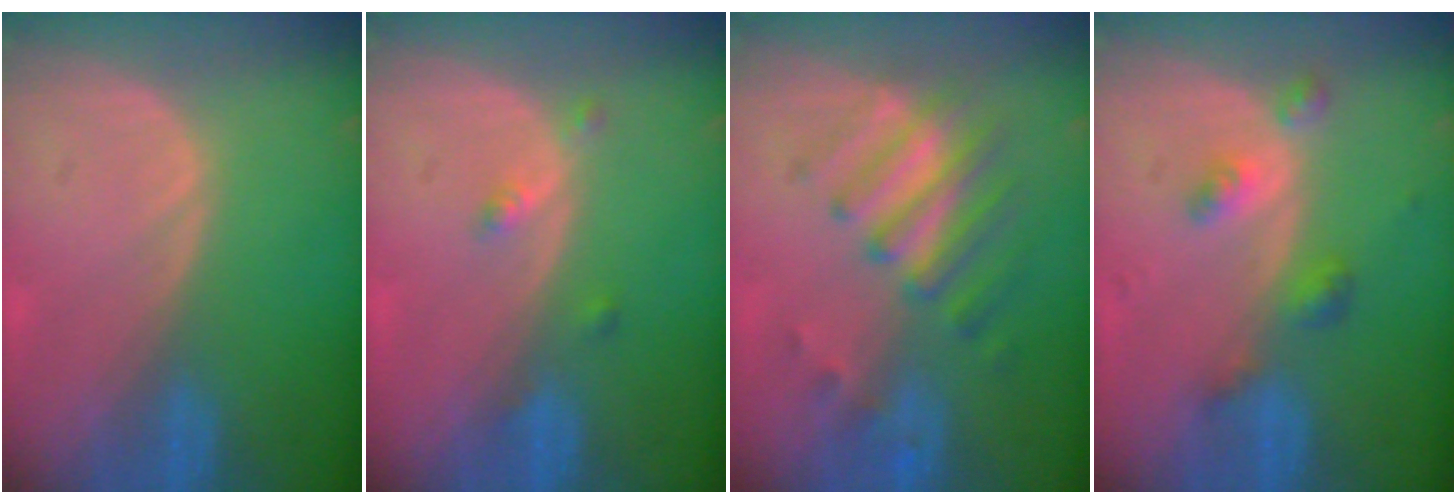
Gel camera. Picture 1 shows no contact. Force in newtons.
{"total": 2.2, "press": 1.8, "slide": 1.3}
{"total": 7.8, "press": 7.0, "slide": 3.5}
{"total": 4.6, "press": 4.2, "slide": 1.7}